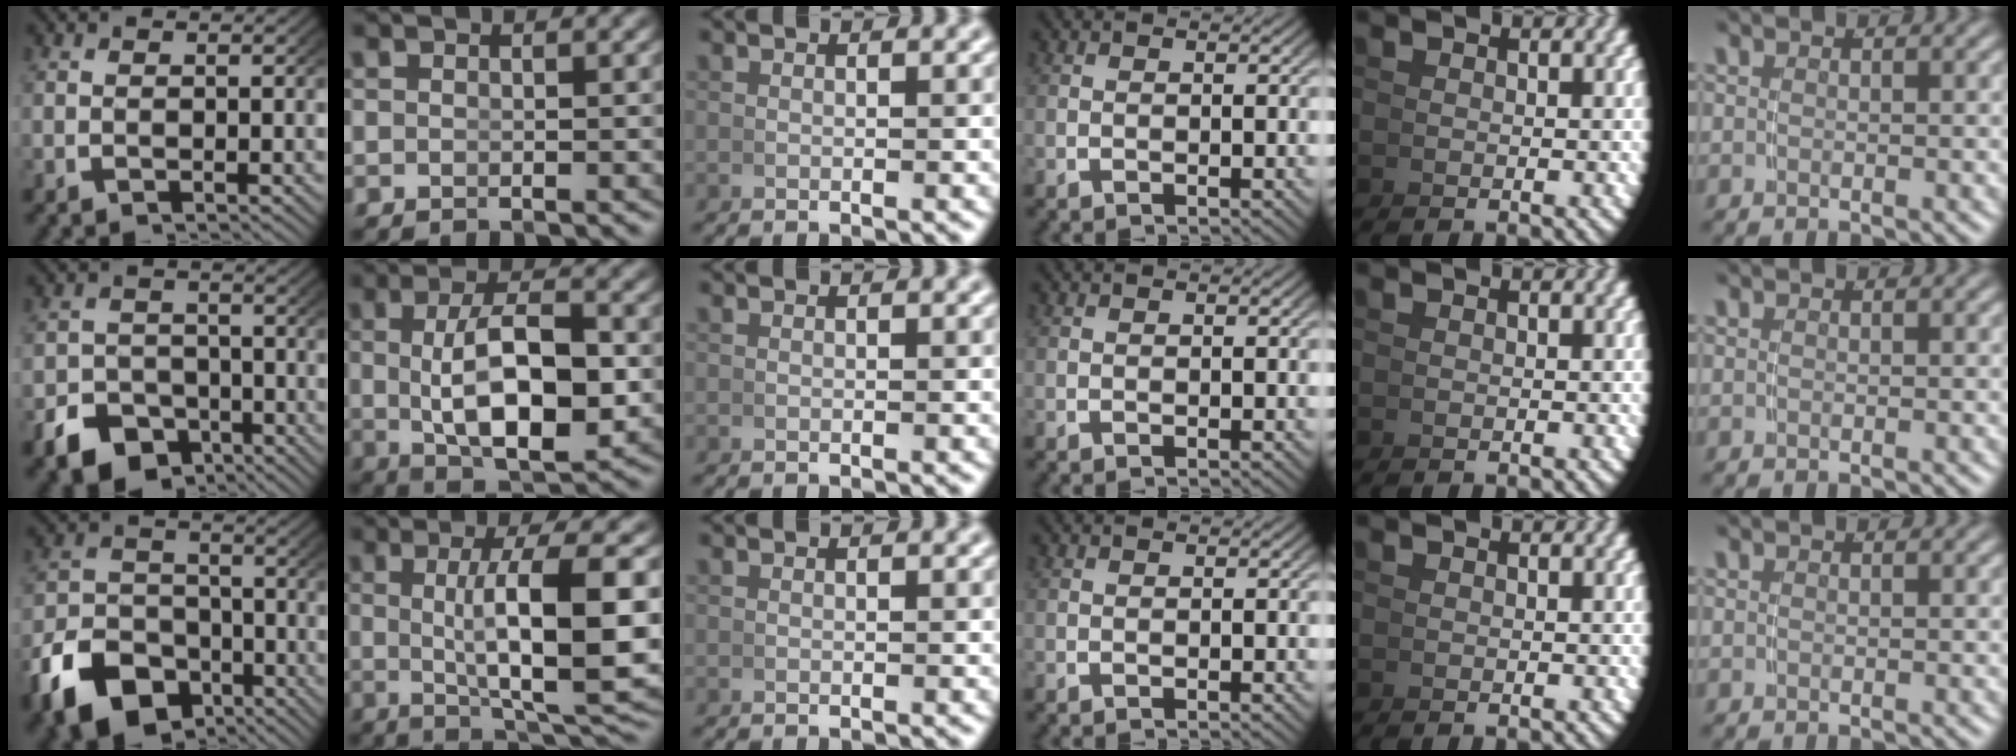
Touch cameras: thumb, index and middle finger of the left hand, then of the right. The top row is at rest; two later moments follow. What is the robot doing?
{"motion": "grasp_and_lifting", "object": "coin"}